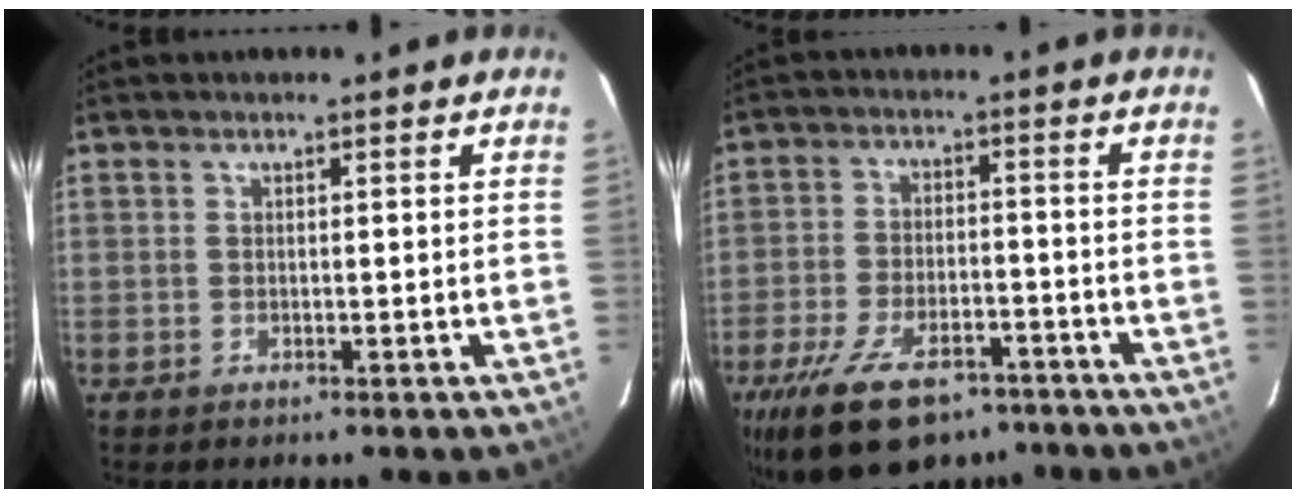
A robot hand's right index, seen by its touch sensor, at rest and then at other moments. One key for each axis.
{"total": 18.0, "fx": -12.0, "fy": 8.7, "fz": 10.1, "tx": -0.224, "ty": -0.023, "tz": -0.191}